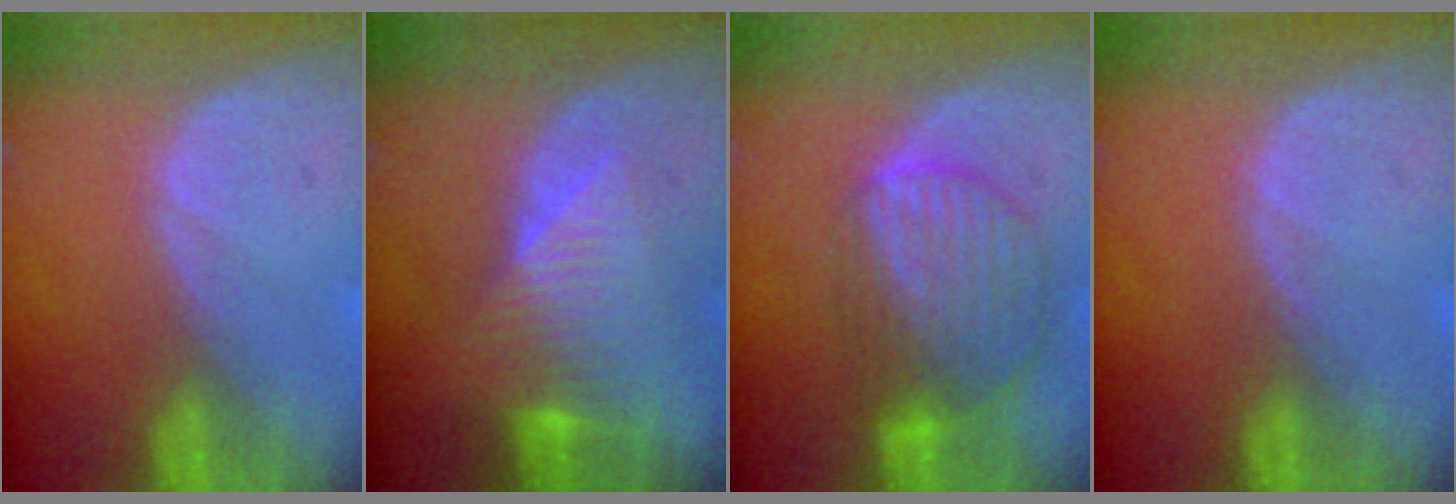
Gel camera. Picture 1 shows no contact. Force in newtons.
{"total": 7.7, "press": 7.0, "slide": 3.3}
{"total": 8.9, "press": 7.8, "slide": 4.4}
{"total": 0.0}